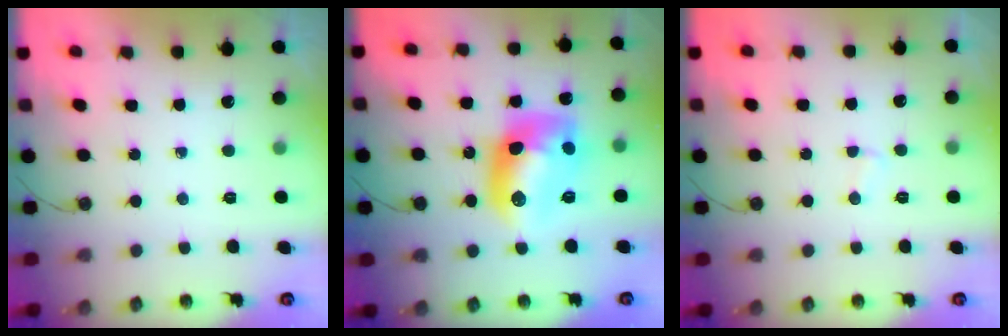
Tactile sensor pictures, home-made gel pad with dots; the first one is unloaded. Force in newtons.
{"total": 14.4, "press": 14.3, "slide": 1.2}
{"total": 2.3, "press": 2.3, "slide": 0.3}